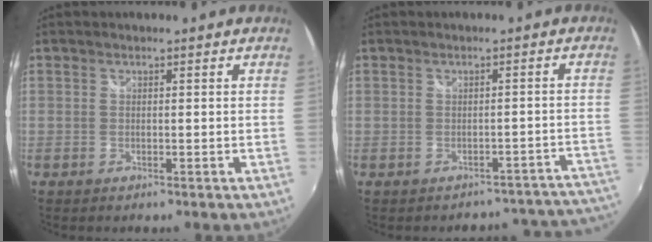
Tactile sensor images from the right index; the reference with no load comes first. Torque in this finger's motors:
{"motor_torque": [-1.57, -0.57, -1.05, -0.21]}